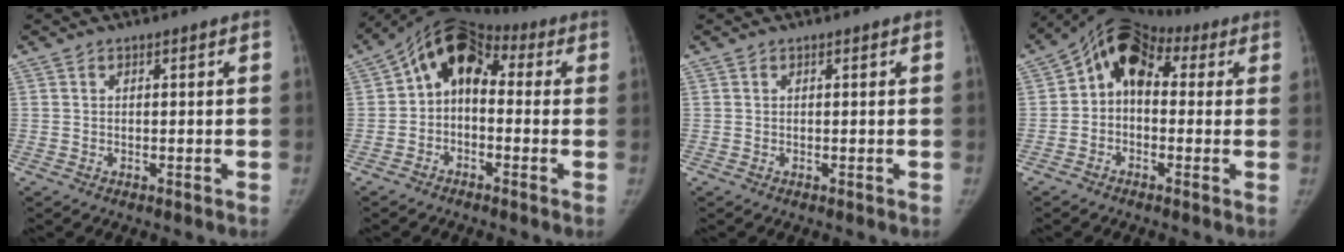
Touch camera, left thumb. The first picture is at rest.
{"total": 10.5, "force": [0.7, 7.4, 7.4], "torque": [-0.098, 0.045, -0.008]}
{"total": 0.0}
{"total": 10.8, "force": [1.8, 7.8, 7.3], "torque": [-0.087, 0.039, 0.011]}